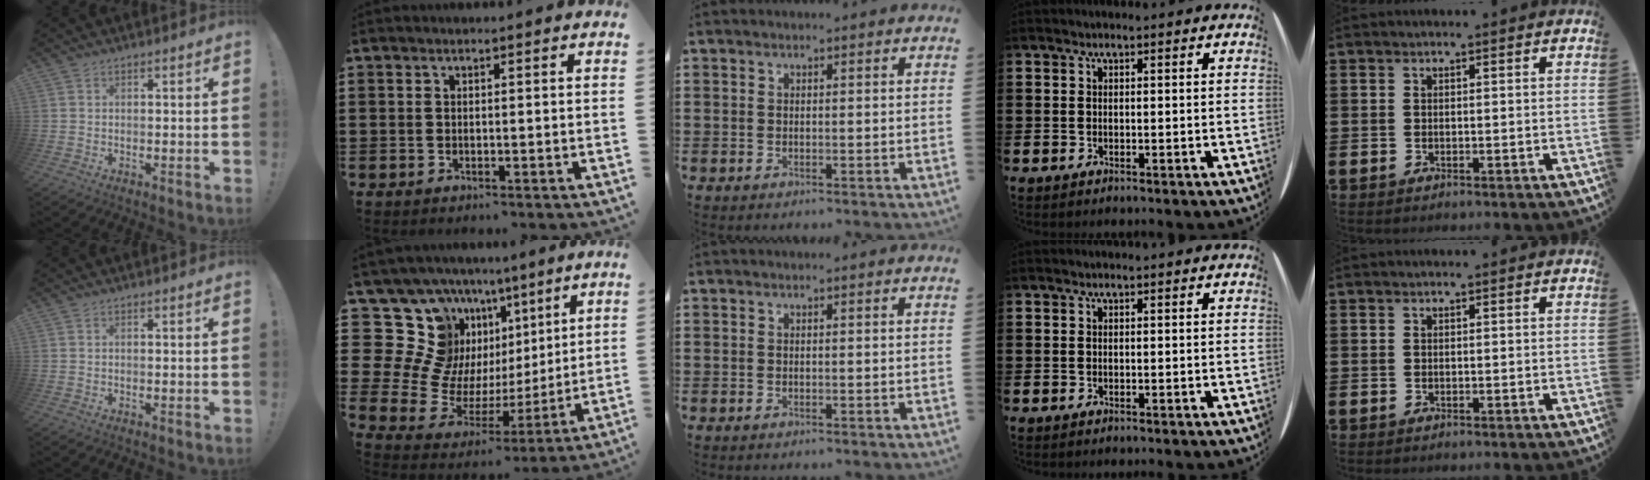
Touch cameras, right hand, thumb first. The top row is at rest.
{"index": {"total": 14.5, "force": [3.9, 13.1, 4.9], "torque": [-0.165, -0.048, 0.092]}}